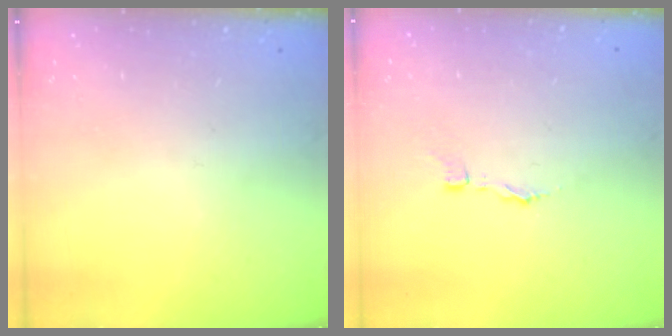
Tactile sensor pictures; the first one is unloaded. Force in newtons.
{"total": 2.9, "press": 2.9, "slide": 0.2}